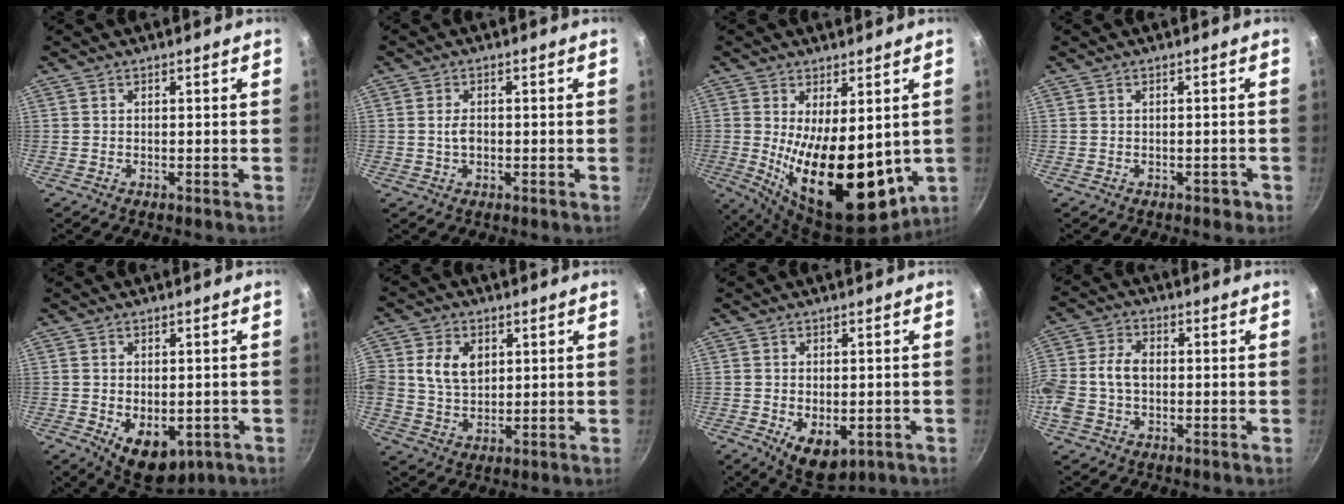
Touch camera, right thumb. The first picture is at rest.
{"total": 2.6, "force": [-0.2, 1.7, 2.0], "torque": [-0.031, 0.006, -0.004]}
{"total": 19.6, "force": [-0.3, 9.4, 17.3], "torque": [-0.240, -0.044, 0.019]}
{"total": 1.5, "force": [-0.8, 1.0, 0.8], "torque": [0.001, 0.017, 0.001]}
{"total": 9.2, "force": [-2.2, 5.9, 6.7], "torque": [-0.074, -0.006, -0.013]}
{"total": 8.4, "force": [2.1, 6.2, 5.2], "torque": [-0.080, -0.007, 0.035]}
{"total": 7.5, "force": [-1.8, 4.6, 5.7], "torque": [-0.074, -0.009, -0.011]}
{"total": 9.9, "force": [-0.8, 6.9, 7.0], "torque": [-0.139, 0.024, -0.026]}